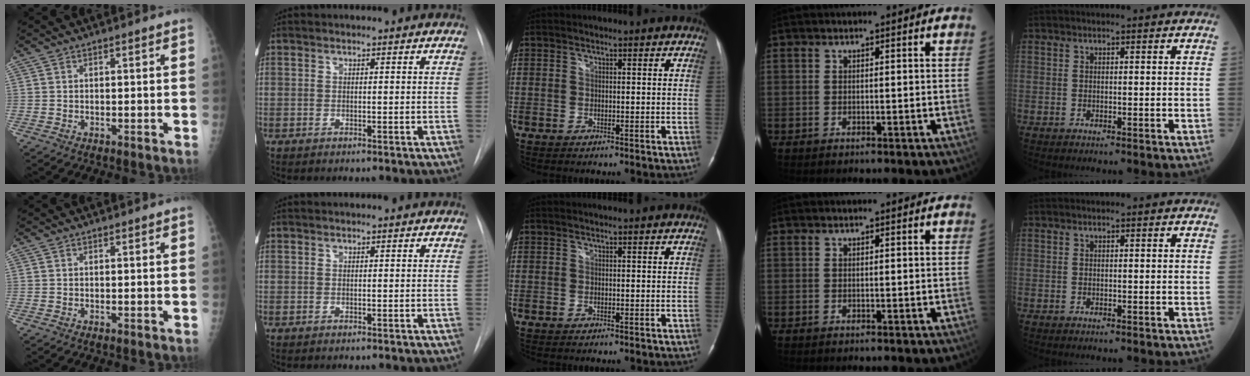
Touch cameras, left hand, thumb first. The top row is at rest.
{}